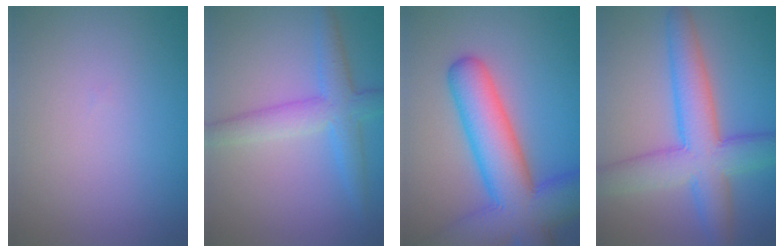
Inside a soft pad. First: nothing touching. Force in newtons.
{"total": 4.0, "press": 4.0, "slide": 0.1}
{"total": 10.8, "press": 10.8, "slide": 0.6}
{"total": 7.6, "press": 7.6, "slide": 0.1}